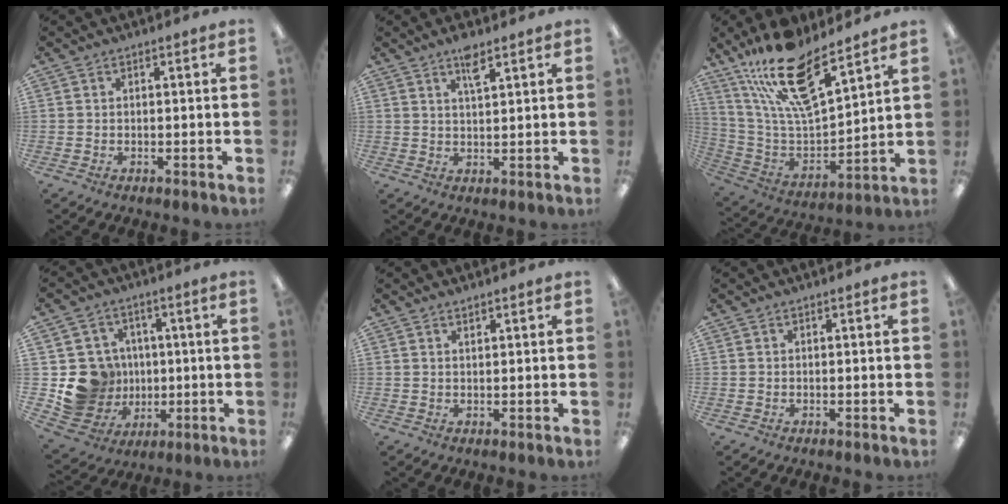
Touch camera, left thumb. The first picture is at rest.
{"total": 4.4, "force": [3.1, 1.0, 3.0], "torque": [-0.052, -0.008, 0.052]}
{"total": 20.7, "force": [15.1, 6.8, 12.5], "torque": [-0.234, -0.093, 0.267]}
{"total": 13.8, "force": [-0.6, 13.3, 3.6], "torque": [-0.092, 0.008, 0.012]}
{"total": 1.0, "force": [0.9, 0.3, 0.4], "torque": [-0.008, -0.001, 0.017]}
{"total": 0.0}